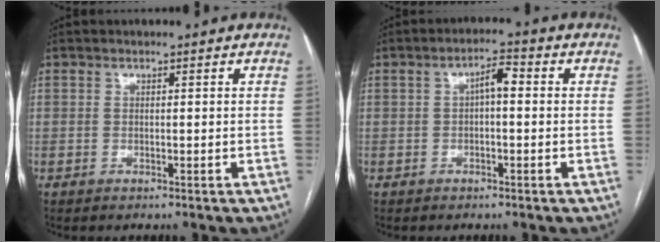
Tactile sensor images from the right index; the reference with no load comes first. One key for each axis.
{"total": 3.5, "fx": 0.4, "fy": 1.1, "fz": 3.3, "tx": -0.057, "ty": 0.020, "tz": 0.006}